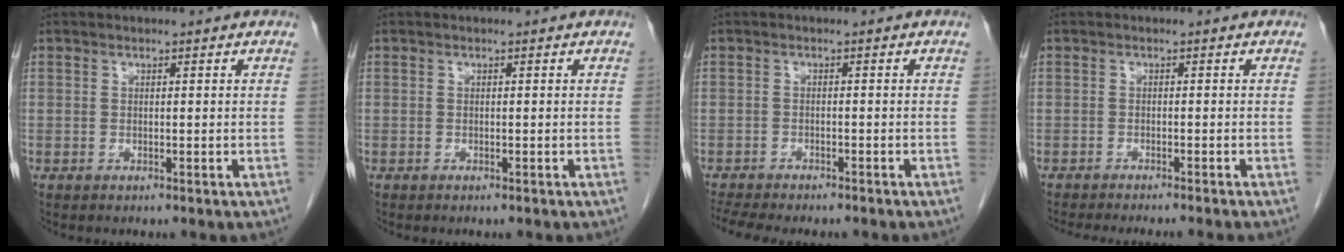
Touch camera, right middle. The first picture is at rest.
{"total": 0.0}
{"total": 8.9, "force": [-7.7, 1.7, 4.0], "torque": [-0.058, 0.001, -0.111]}
{"total": 9.0, "force": [-8.1, -0.3, 3.9], "torque": [-0.028, -0.020, -0.112]}